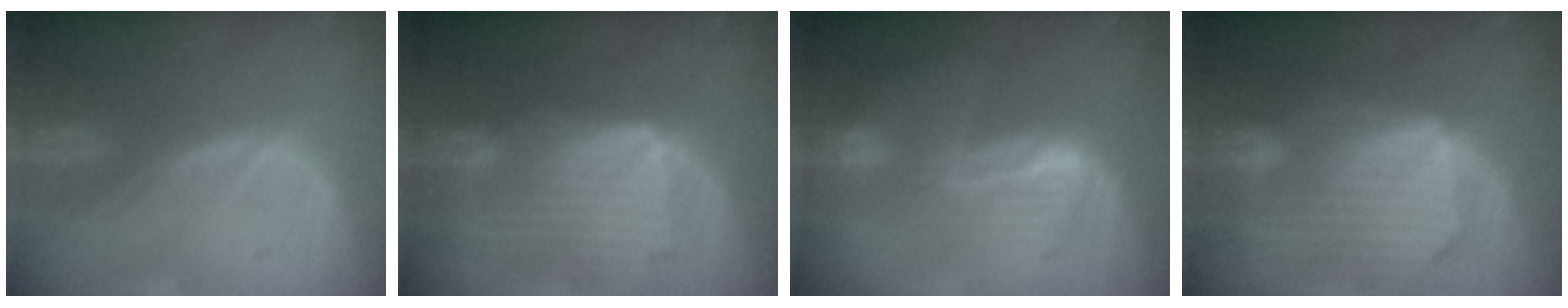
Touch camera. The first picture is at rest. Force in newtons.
{"total": 10.3, "press": 9.0, "slide": 4.8}
{"total": 6.3, "press": 6.2, "slide": 1.3}
{"total": 10.9, "press": 9.5, "slide": 5.2}